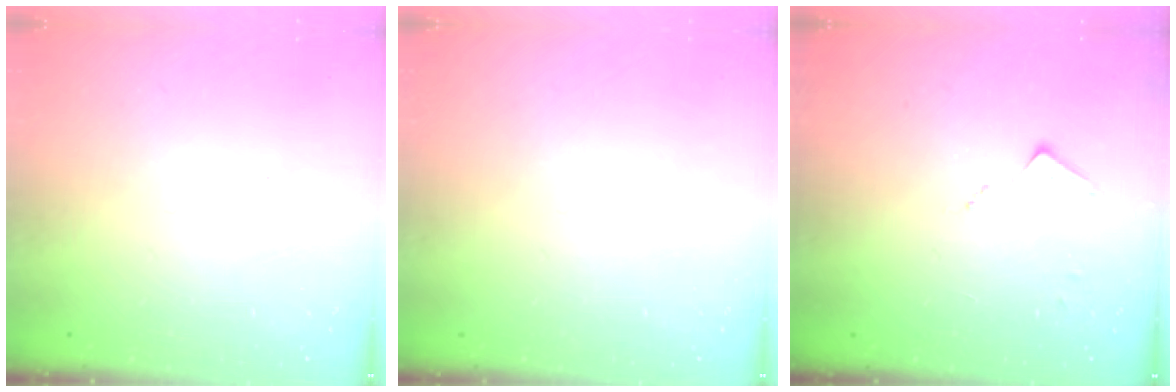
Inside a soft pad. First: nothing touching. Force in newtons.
{"total": 0.0}
{"total": 6.4, "press": 6.3, "slide": 0.8}